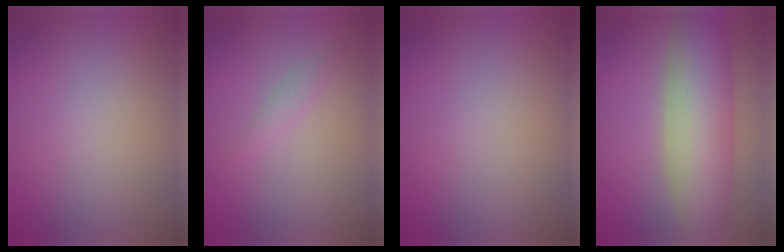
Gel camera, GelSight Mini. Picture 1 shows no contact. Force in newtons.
{"total": 0.9, "press": 0.9, "slide": 0.0}
{"total": 0.0}
{"total": 7.6, "press": 7.6, "slide": 0.2}